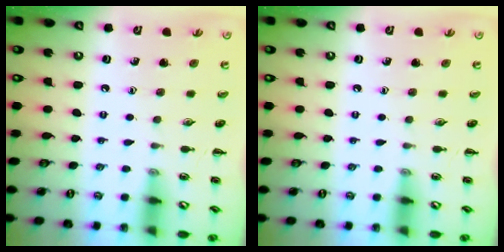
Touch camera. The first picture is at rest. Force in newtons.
{"total": 0.0}